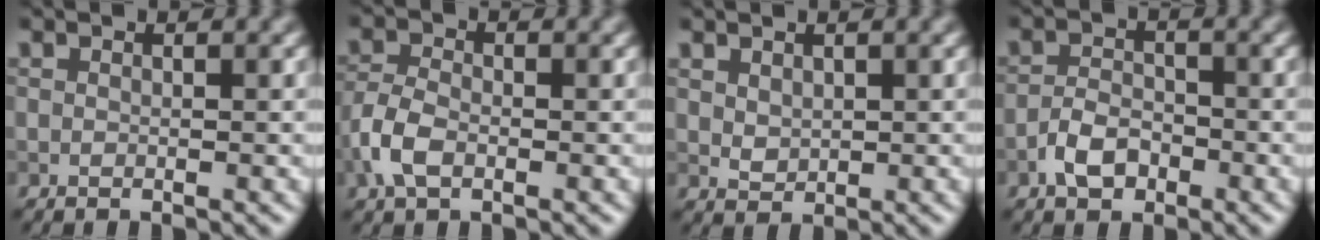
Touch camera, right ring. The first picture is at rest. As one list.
[{"total": 3.4, "force": [-1.4, 2.0, 2.4], "torque": [-0.055, 0.001, -0.038]}, {"total": 1.4, "force": [0.7, 1.0, 0.6], "torque": [-0.013, -0.003, 0.018]}, {"total": 3.1, "force": [-1.7, 1.8, 1.8], "torque": [-0.031, 0.006, -0.037]}]